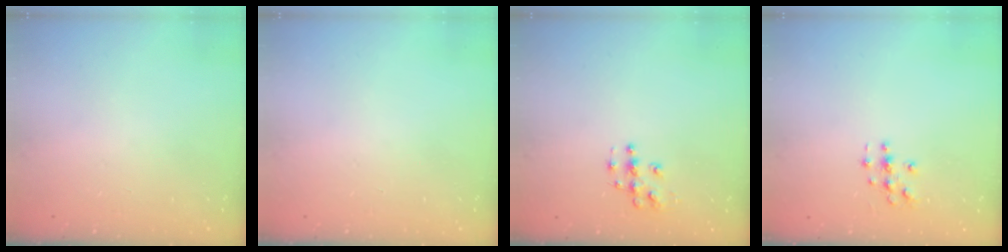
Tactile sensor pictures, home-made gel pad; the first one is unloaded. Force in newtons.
{"total": 0.0}
{"total": 4.8, "press": 4.8, "slide": 0.3}
{"total": 3.0, "press": 3.0, "slide": 0.3}